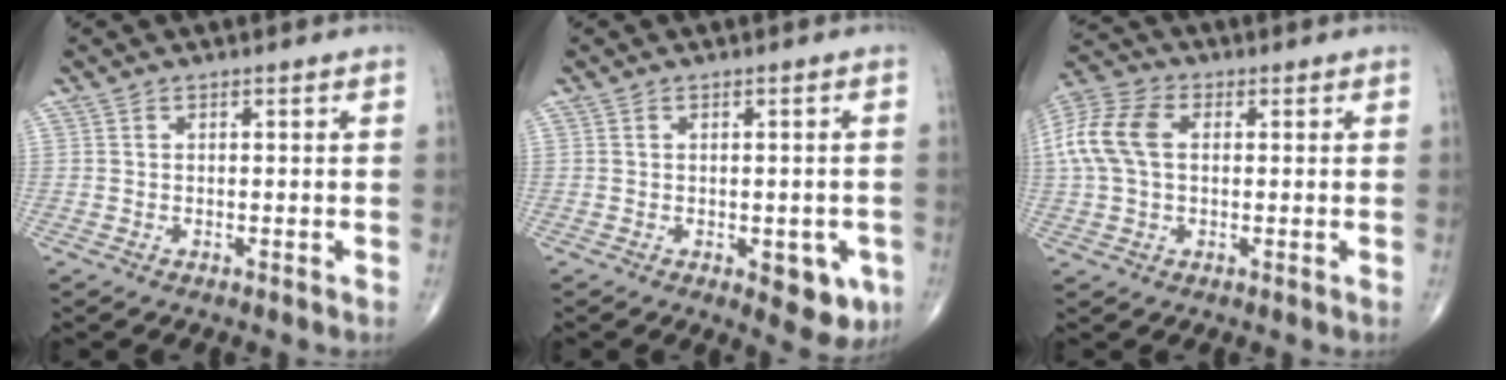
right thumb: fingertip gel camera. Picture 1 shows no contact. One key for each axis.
{"total": 7.0, "fx": -2.4, "fy": 3.3, "fz": 5.6, "tx": -0.045, "ty": -0.004, "tz": -0.022}
{"total": 12.2, "fx": 1.6, "fy": 8.0, "fz": 9.1, "tx": -0.207, "ty": 0.028, "tz": 0.027}